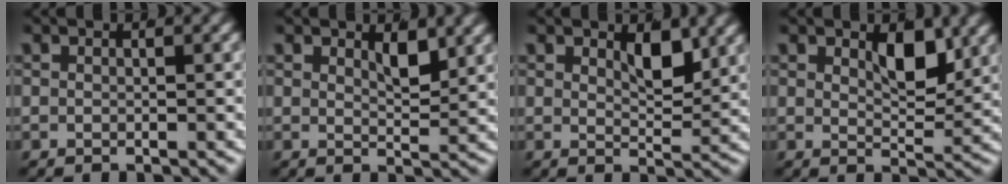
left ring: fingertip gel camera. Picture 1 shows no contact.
{"total": 2.1, "force": [1.7, 0.3, 1.3], "torque": [-0.017, -0.020, 0.036]}
{"total": 2.7, "force": [1.9, 0.8, 1.8], "torque": [-0.026, -0.022, 0.042]}
{"total": 3.3, "force": [2.0, 1.3, 2.3], "torque": [-0.035, -0.023, 0.045]}